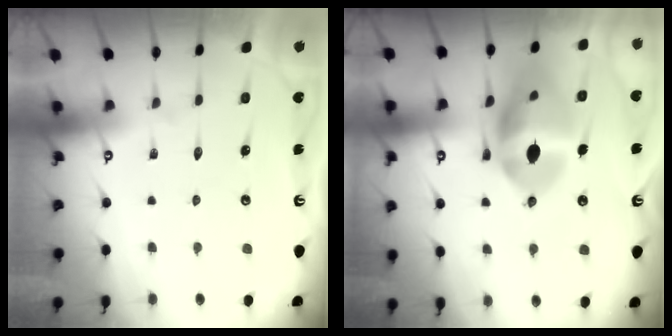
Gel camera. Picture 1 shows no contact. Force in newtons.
{"total": 18.2, "press": 18.0, "slide": 2.0}